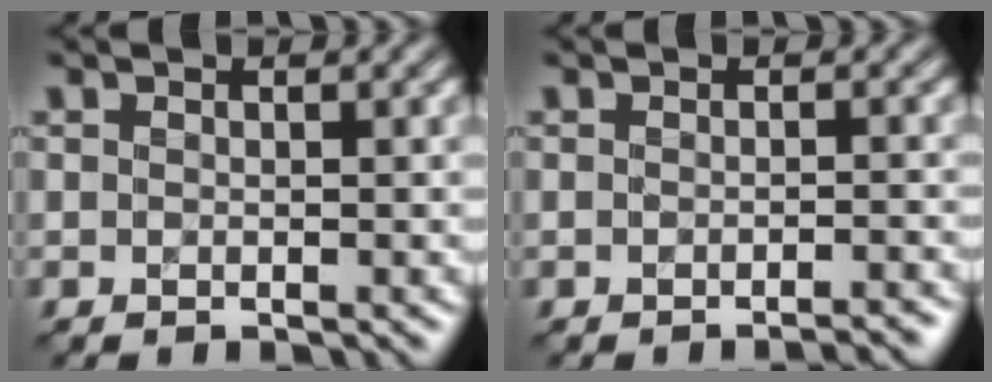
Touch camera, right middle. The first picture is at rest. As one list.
[{"total": 1.9, "force": [-1.6, 0.3, 1.0], "torque": [-0.001, 0.015, -0.023]}]